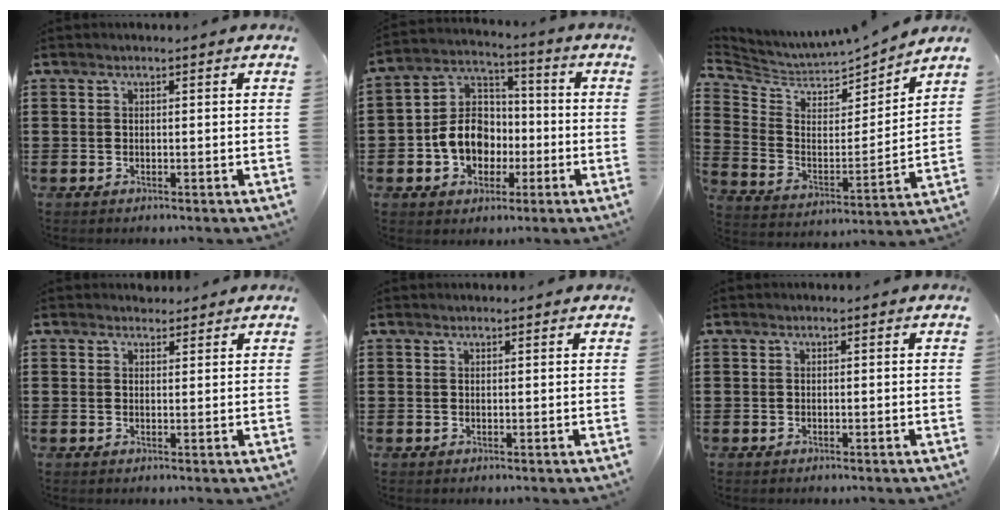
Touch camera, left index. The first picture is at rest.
{"total": 8.9, "force": [-2.4, 7.3, 4.4], "torque": [-0.125, 0.018, -0.049]}
{"total": 4.2, "force": [3.9, 1.5, 0.3], "torque": [-0.037, -0.042, 0.061]}
{"total": 1.9, "force": [1.7, 0.7, 0.0], "torque": [0.003, 0.001, 0.033]}
{"total": 0.7, "force": [0.6, 0.1, 0.1], "torque": [-0.003, 0.001, 0.013]}
{"total": 0.0}